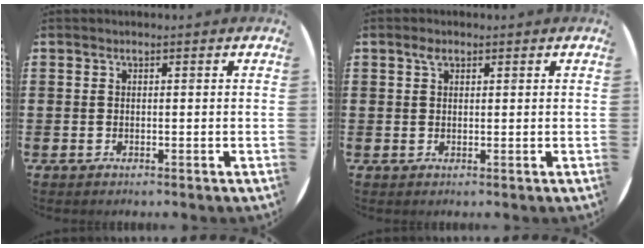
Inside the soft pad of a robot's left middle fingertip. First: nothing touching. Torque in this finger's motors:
{"motor_torque": [0.66, -0.35, -0.07, 0.01]}